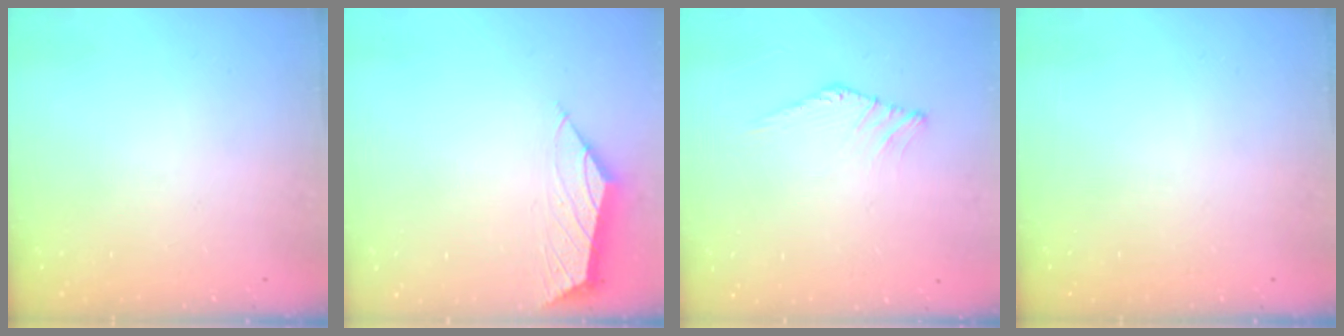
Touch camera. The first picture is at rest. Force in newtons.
{"total": 1.6, "press": 1.5, "slide": 0.5}
{"total": 0.0}
{"total": 0.0}